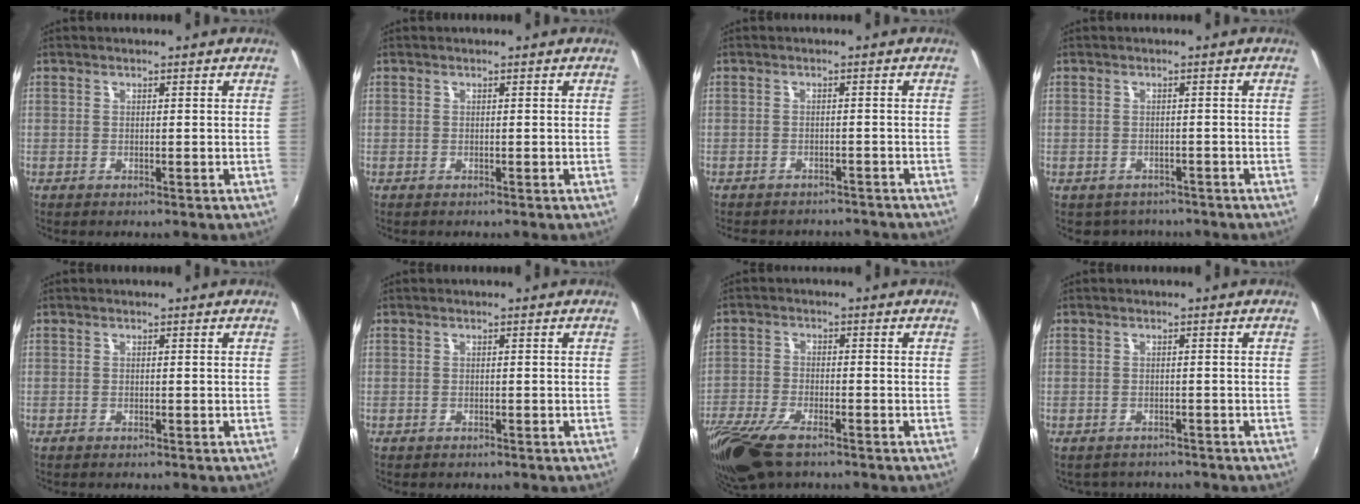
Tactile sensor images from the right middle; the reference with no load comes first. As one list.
[{"total": 0.0}, {"total": 8.0, "force": [-7.2, 2.7, 2.3], "torque": [-0.056, -0.012, -0.095]}, {"total": 3.9, "force": [-3.2, 2.2, 0.5], "torque": [-0.018, -0.012, -0.044]}, {"total": 0.0}, {"total": 0.6, "force": [-0.4, 0.4, 0.1], "torque": [-0.005, -0.002, -0.006]}, {"total": 13.0, "force": [-9.0, 4.9, 8.1], "torque": [-0.193, -0.048, -0.171]}, {"total": 3.1, "force": [-2.7, 1.4, 0.4], "torque": [-0.014, -0.014, -0.039]}]